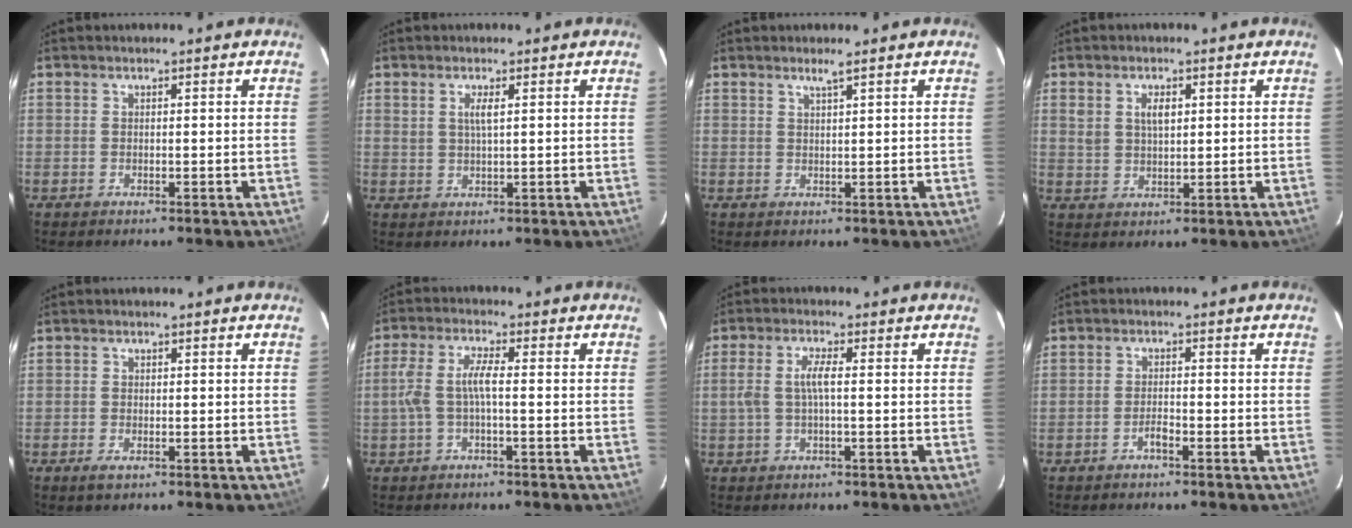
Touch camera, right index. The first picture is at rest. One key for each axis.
{"total": 2.1, "fx": 0.8, "fy": 0.3, "fz": 1.9, "tx": -0.036, "ty": 0.001, "tz": 0.015}
{"total": 1.5, "fx": 1.1, "fy": -0.3, "fz": 1.0, "tx": -0.018, "ty": -0.001, "tz": 0.019}
{"total": 3.7, "fx": 1.3, "fy": 2.2, "fz": 2.7, "tx": -0.049, "ty": 0.005, "tz": 0.027}
{"total": 1.6, "fx": -0.9, "fy": 0.8, "fz": 1.1, "tx": -0.024, "ty": -0.004, "tz": -0.017}
{"total": 4.7, "fx": -1.1, "fy": 0.7, "fz": 4.5, "tx": -0.102, "ty": 0.008, "tz": -0.019}
{"total": 3.9, "fx": -0.4, "fy": 0.5, "fz": 3.9, "tx": -0.080, "ty": 0.005, "tz": -0.004}
{"total": 1.8, "fx": -1.4, "fy": 0.3, "fz": 1.1, "tx": -0.024, "ty": 0.003, "tz": -0.028}